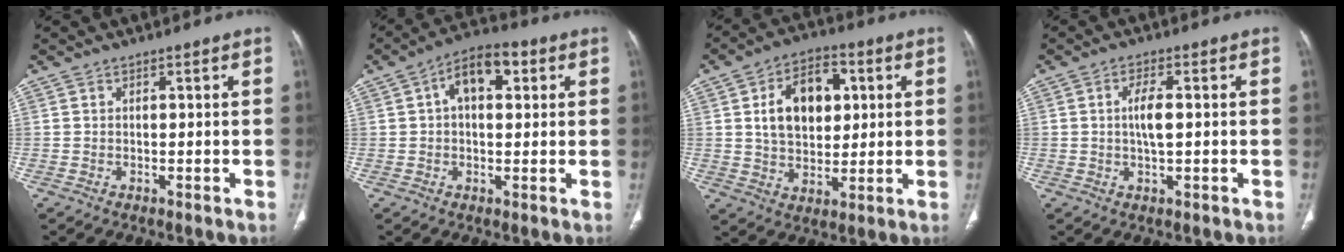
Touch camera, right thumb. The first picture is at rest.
{"total": 9.2, "force": [2.6, 5.2, 7.1], "torque": [-0.097, 0.021, 0.033]}
{"total": 13.8, "force": [3.1, 9.0, 9.9], "torque": [-0.130, 0.004, 0.052]}
{"total": 4.3, "force": [0.2, 1.4, 4.0], "torque": [-0.083, 0.000, 0.002]}